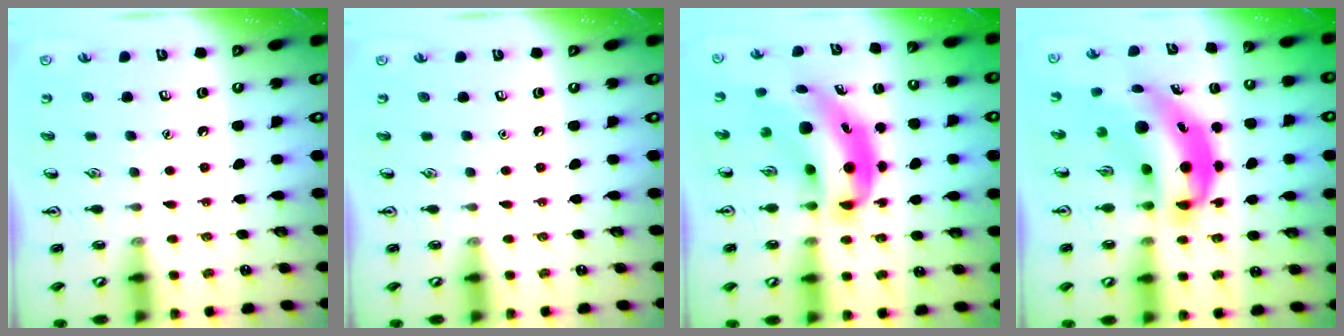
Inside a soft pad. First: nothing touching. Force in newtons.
{"total": 0.0}
{"total": 10.3, "press": 9.9, "slide": 2.9}
{"total": 11.2, "press": 10.8, "slide": 3.1}